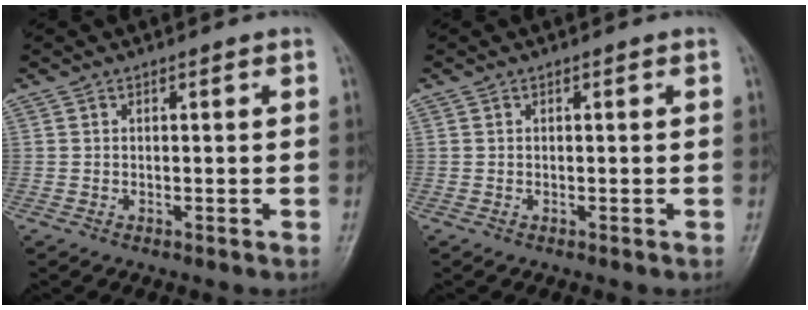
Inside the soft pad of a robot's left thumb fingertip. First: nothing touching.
{"total": 0.0}